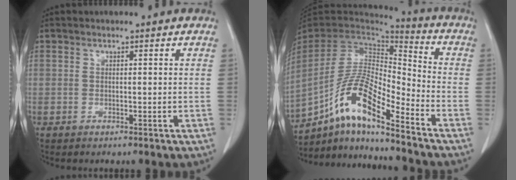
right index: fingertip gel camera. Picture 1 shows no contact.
{"total": 15.2, "force": [-9.4, 2.8, 11.7], "torque": [-0.228, 0.006, -0.171]}